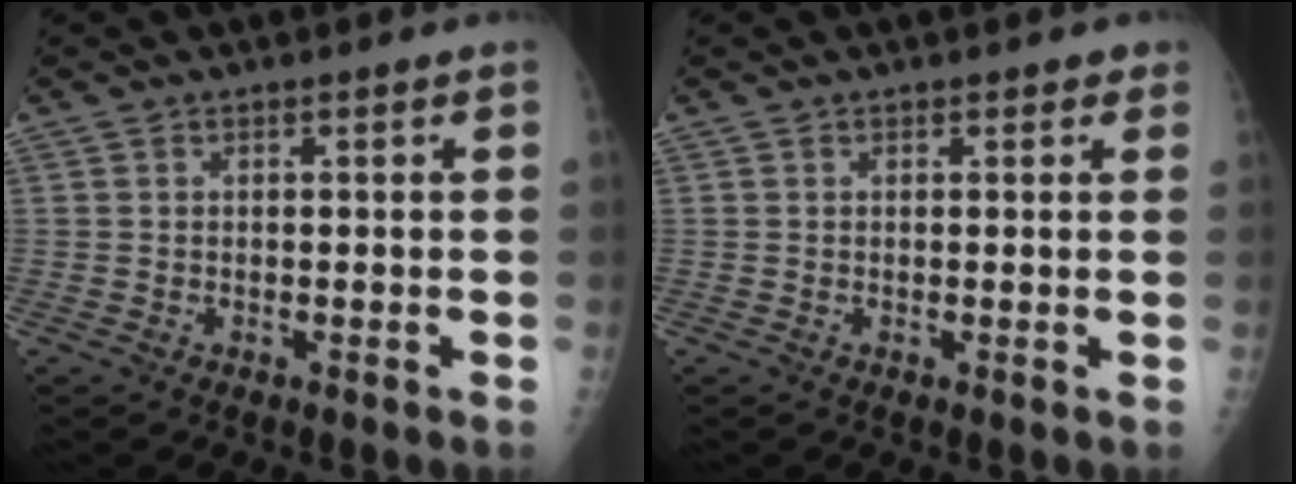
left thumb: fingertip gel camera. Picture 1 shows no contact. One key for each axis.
{"total": 0.9, "fx": 0.6, "fy": 0.7, "fz": 0.0, "tx": 0.017, "ty": -0.002, "tz": 0.001}